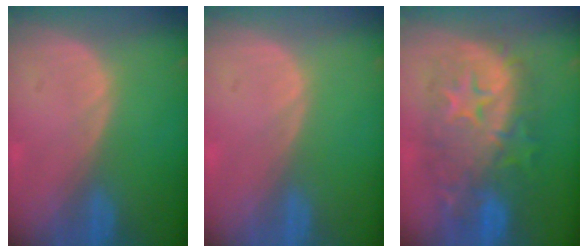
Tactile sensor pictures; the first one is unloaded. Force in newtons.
{"total": 0.0}
{"total": 12.0, "press": 11.9, "slide": 1.2}